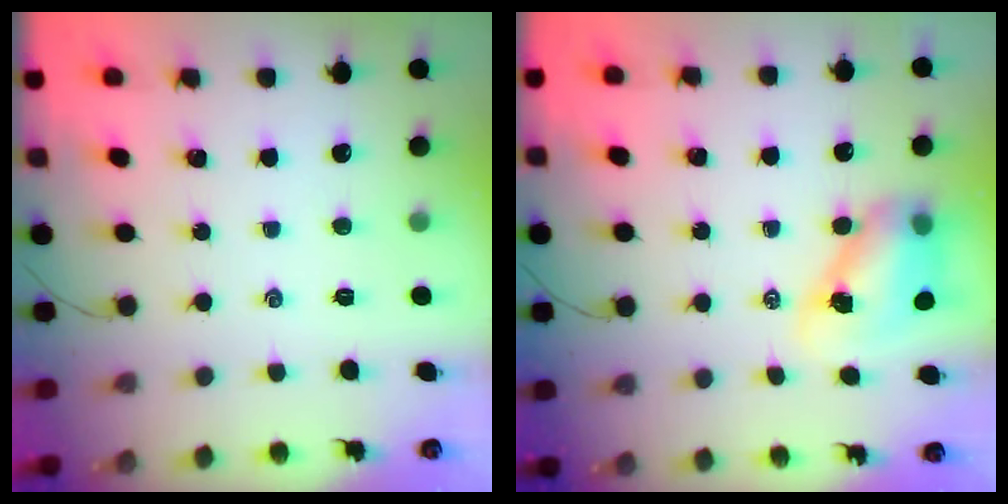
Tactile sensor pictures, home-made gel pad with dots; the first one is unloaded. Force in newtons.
{"total": 8.6, "press": 8.4, "slide": 2.0}